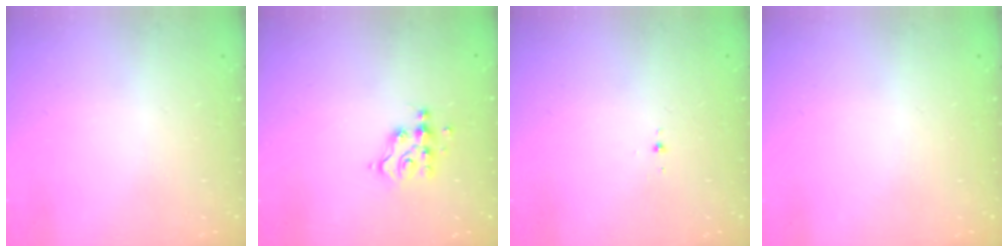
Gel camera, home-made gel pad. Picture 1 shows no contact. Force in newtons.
{"total": 6.1, "press": 6.1, "slide": 0.6}
{"total": 2.6, "press": 2.5, "slide": 0.7}
{"total": 0.0}